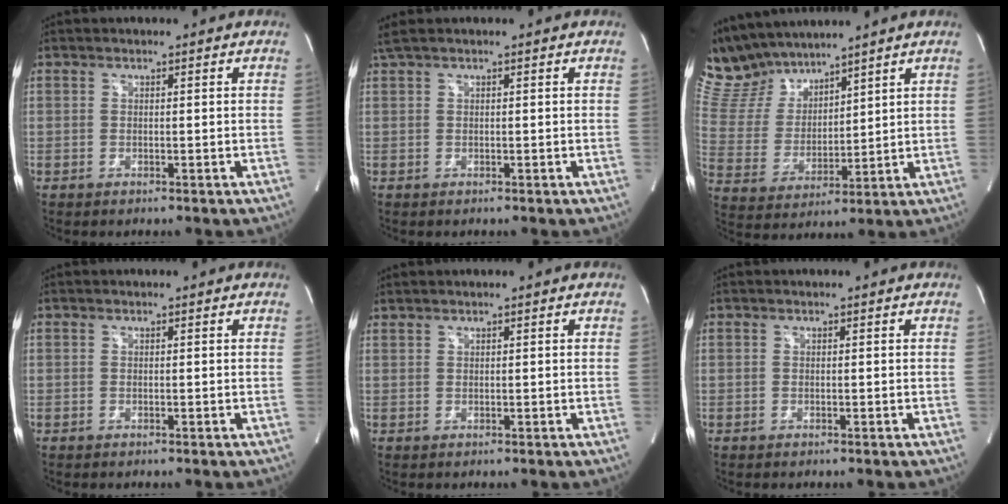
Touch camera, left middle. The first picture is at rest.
{"total": 1.9, "force": [1.4, 0.0, 1.3], "torque": [-0.035, 0.029, 0.030]}
{"total": 11.2, "force": [10.4, 3.4, 2.6], "torque": [-0.076, 0.020, 0.219]}
{"total": 0.0}
{"total": 0.8, "force": [0.8, 0.0, 0.1], "torque": [-0.010, 0.009, 0.024]}
{"total": 0.0}